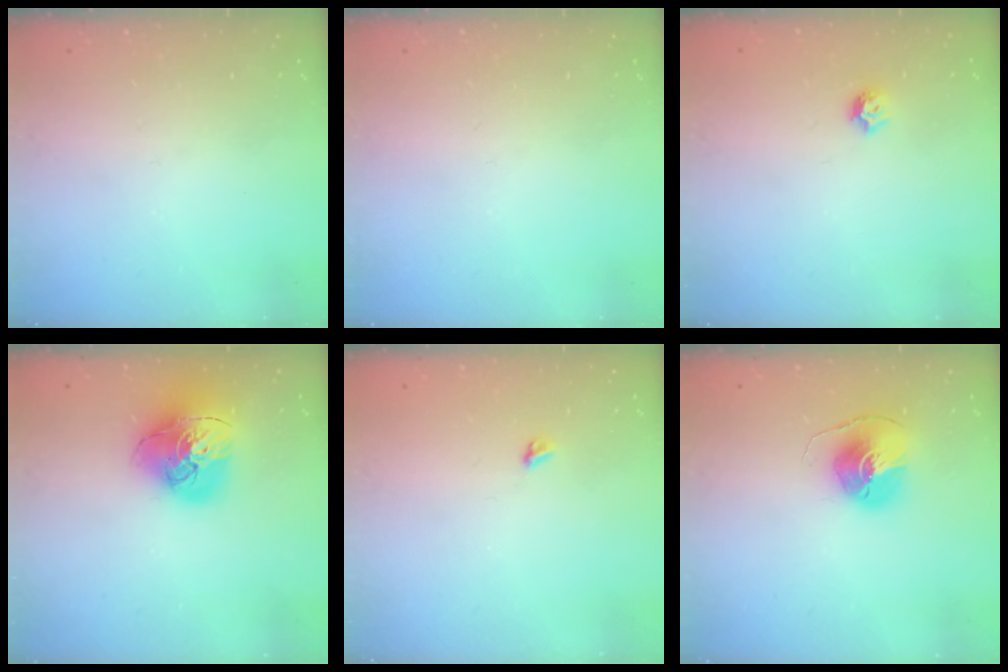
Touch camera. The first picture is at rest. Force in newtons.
{"total": 0.0}
{"total": 4.7, "press": 4.7, "slide": 0.7}
{"total": 18.6, "press": 18.5, "slide": 2.0}
{"total": 3.9, "press": 3.8, "slide": 0.5}
{"total": 8.1, "press": 8.1, "slide": 0.1}